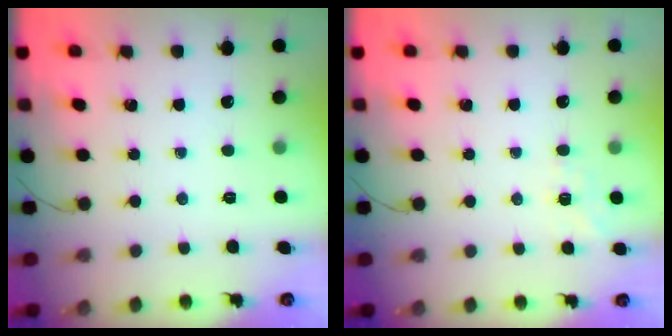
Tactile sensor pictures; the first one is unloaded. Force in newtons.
{"total": 6.6, "press": 6.4, "slide": 1.7}